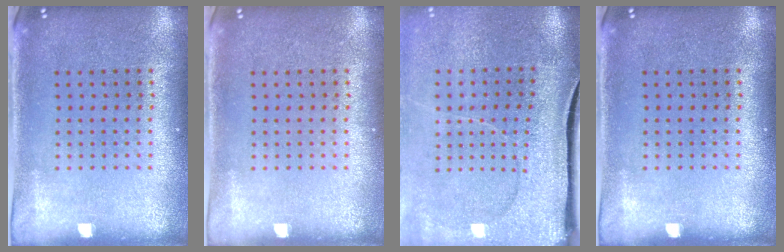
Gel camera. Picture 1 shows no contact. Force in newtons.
{"total": 0.0}
{"total": 4.1, "press": 3.4, "slide": 2.4}
{"total": 0.0}